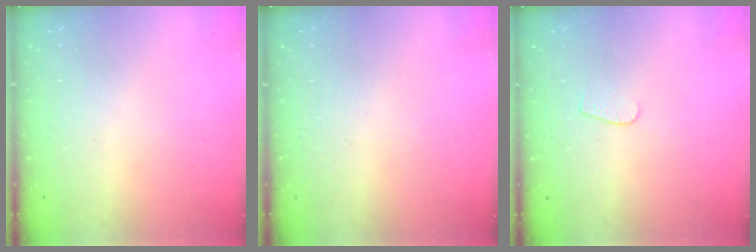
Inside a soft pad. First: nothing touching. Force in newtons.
{"total": 0.0}
{"total": 3.4, "press": 3.4, "slide": 0.3}